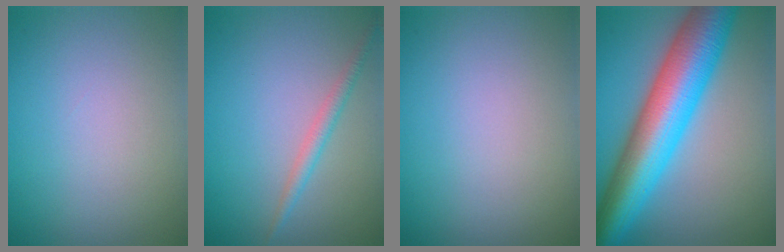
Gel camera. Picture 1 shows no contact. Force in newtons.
{"total": 1.6, "press": 1.6, "slide": 0.1}
{"total": 0.0}
{"total": 11.4, "press": 11.4, "slide": 0.2}